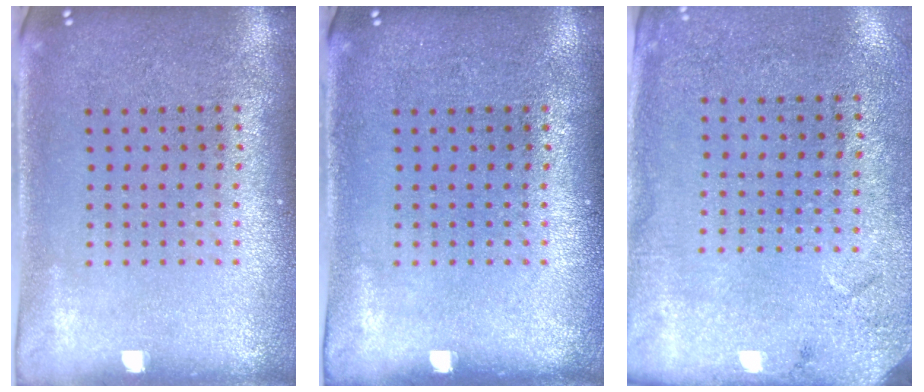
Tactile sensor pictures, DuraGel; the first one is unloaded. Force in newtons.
{"total": 0.0}
{"total": 2.7, "press": 2.2, "slide": 1.6}